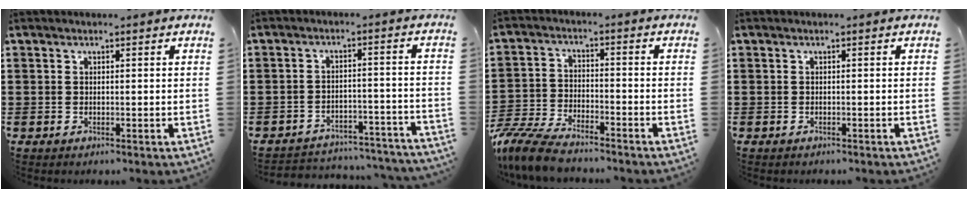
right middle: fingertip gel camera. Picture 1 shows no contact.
{"total": 3.9, "force": [-3.9, 0.5, 0.5], "torque": [-0.012, 0.005, -0.082]}
{"total": 7.3, "force": [-6.6, 1.5, 2.7], "torque": [-0.078, 0.004, -0.135]}
{"total": 0.0}